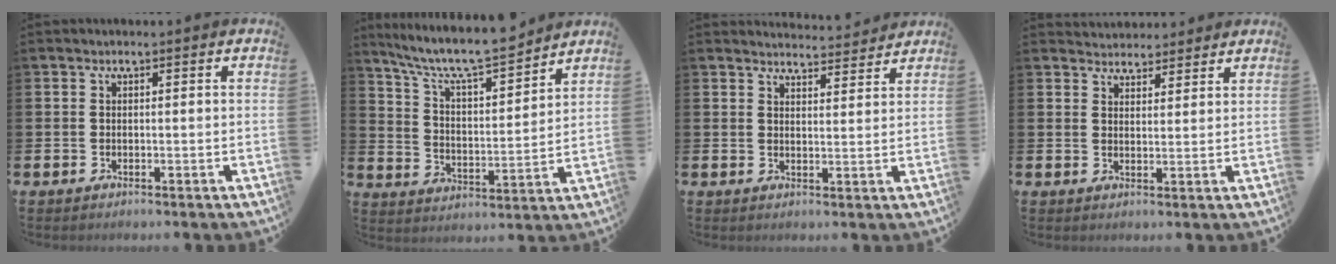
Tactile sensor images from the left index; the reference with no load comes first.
{"total": 9.1, "force": [8.4, 1.1, 3.3], "torque": [-0.090, -0.063, 0.142]}
{"total": 3.8, "force": [3.8, 0.3, 0.0], "torque": [0.006, -0.030, 0.066]}
{"total": 3.5, "force": [3.4, 1.0, -0.4], "torque": [0.004, -0.016, 0.061]}